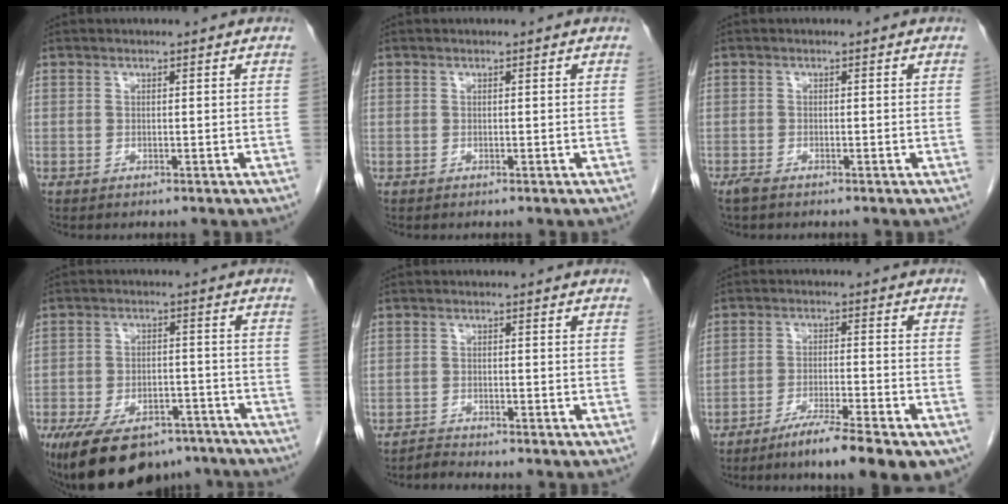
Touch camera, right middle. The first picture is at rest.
{"total": 0.0}
{"total": 2.0, "force": [-1.6, 0.6, 1.0], "torque": [-0.026, -0.006, -0.025]}
{"total": 15.6, "force": [-11.7, 7.0, 7.7], "torque": [-0.143, 0.004, -0.174]}
{"total": 1.5, "force": [-1.4, -0.4, -0.5], "torque": [0.015, -0.010, -0.025]}
{"total": 10.7, "force": [-7.4, 1.0, 7.7], "torque": [-0.111, -0.016, -0.114]}